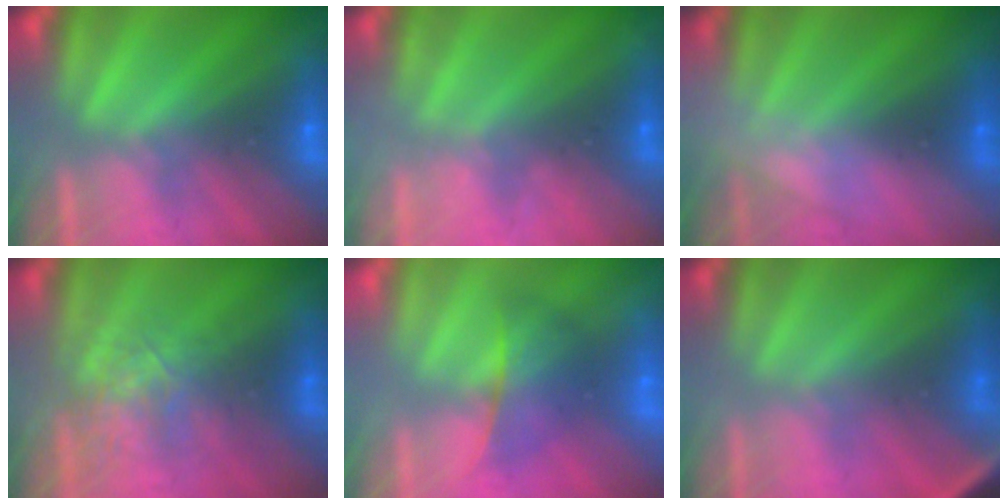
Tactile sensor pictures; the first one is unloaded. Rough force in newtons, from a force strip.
{"total": 2.3}
{"total": 2.8}
{"total": 2.6}
{"total": 2.3}
{"total": 2.8}